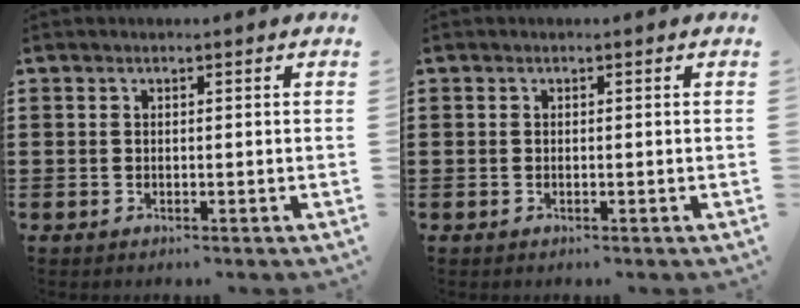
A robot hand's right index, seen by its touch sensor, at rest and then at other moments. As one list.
[{"total": 0.0}]